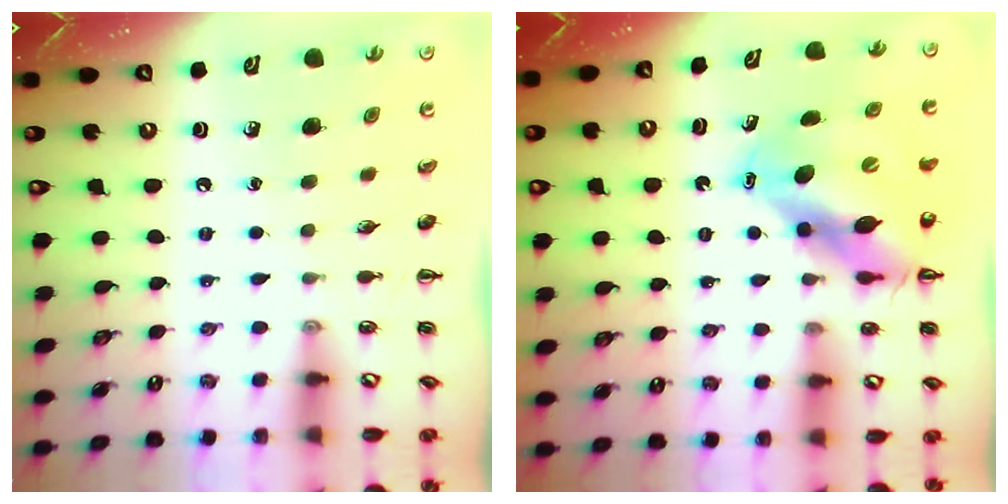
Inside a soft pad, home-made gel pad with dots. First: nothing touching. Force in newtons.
{"total": 11.8, "press": 11.3, "slide": 3.2}